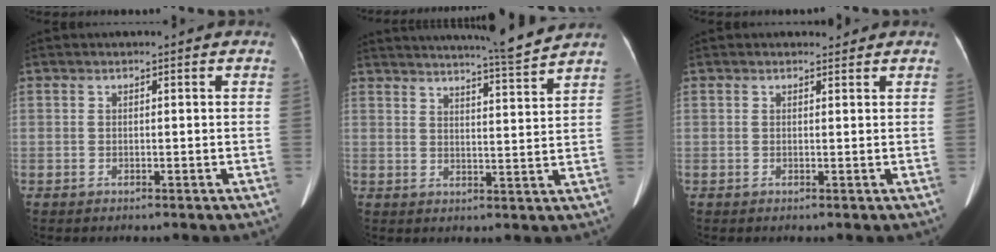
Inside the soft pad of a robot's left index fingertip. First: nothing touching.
{"total": 10.6, "force": [9.9, -1.9, 3.3], "torque": [-0.057, -0.026, 0.138]}
{"total": 0.8, "force": [0.7, 0.2, -0.2], "torque": [-0.006, -0.006, 0.010]}